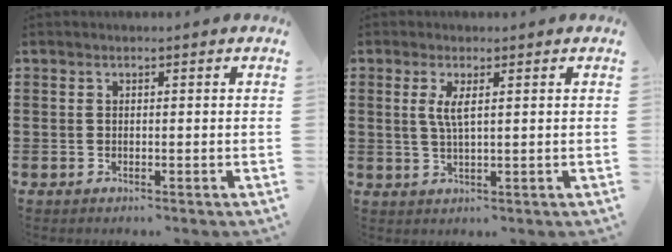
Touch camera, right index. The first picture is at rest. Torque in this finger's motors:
{"motor_torque": [0.10, -0.07, 0.09, 0.08]}